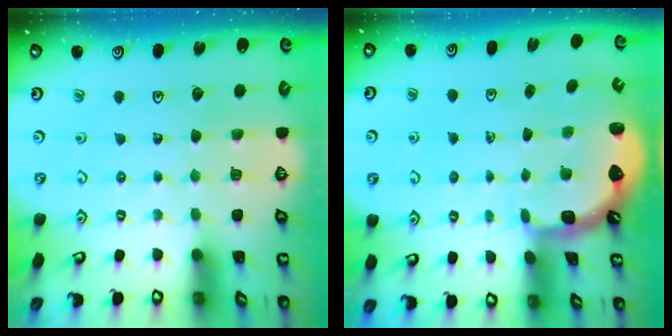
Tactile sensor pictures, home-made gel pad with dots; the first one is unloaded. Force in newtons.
{"total": 2.4, "press": 1.7, "slide": 1.7}